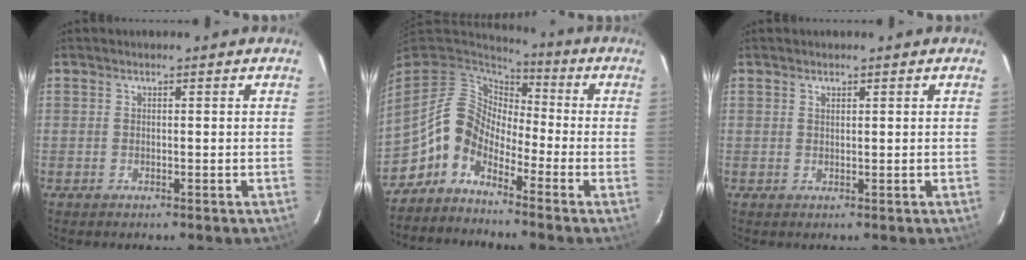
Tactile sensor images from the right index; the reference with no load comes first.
{"total": 9.0, "force": [-5.4, 5.9, 4.1], "torque": [-0.078, 0.028, -0.126]}
{"total": 0.7, "force": [0.5, 0.4, 0.3], "torque": [-0.005, 0.002, 0.011]}